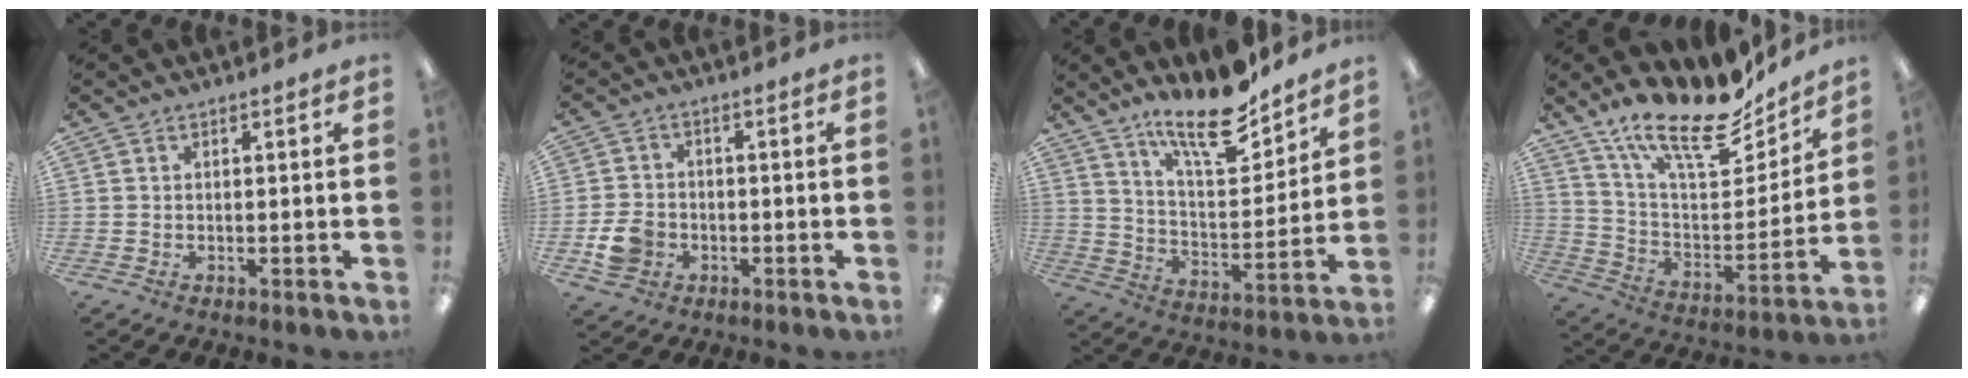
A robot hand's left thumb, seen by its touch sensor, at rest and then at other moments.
{"total": 6.2, "force": [-2.3, 4.9, 3.1], "torque": [-0.058, 0.007, -0.040]}
{"total": 16.1, "force": [12.8, 4.2, 8.8], "torque": [-0.151, -0.079, 0.216]}
{"total": 20.1, "force": [15.7, 6.8, 10.6], "torque": [-0.176, -0.110, 0.271]}